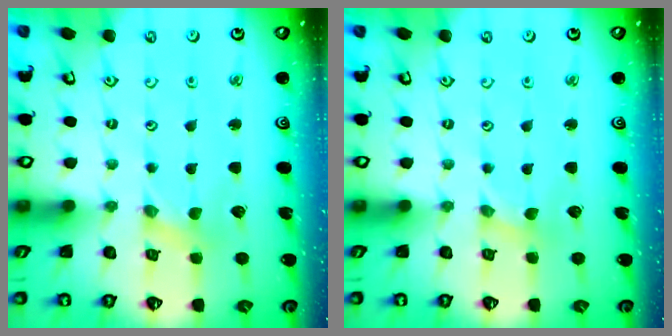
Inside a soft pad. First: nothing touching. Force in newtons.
{"total": 0.0}